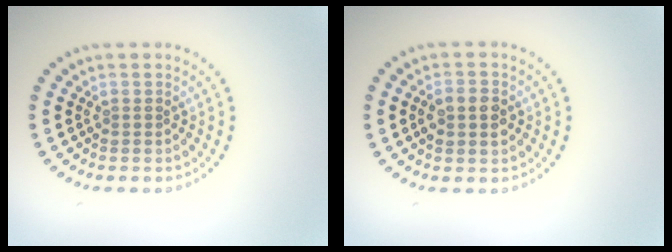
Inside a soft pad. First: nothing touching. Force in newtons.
{"total": 2.4, "press": 2.4, "slide": 0.1}